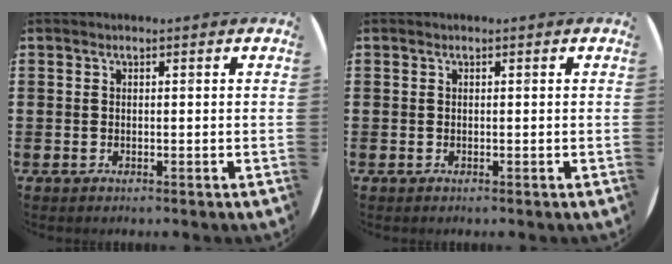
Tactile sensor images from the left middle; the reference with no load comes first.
{"total": 0.0}